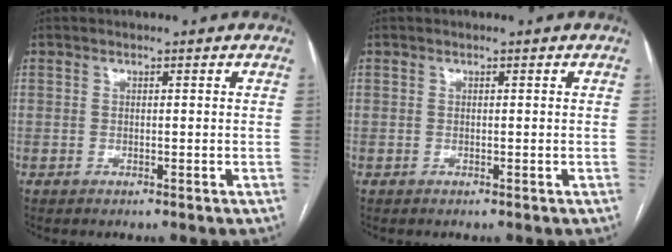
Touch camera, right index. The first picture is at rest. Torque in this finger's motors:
{"motor_torque": [0.00, 0.00, 0.00, 0.00]}